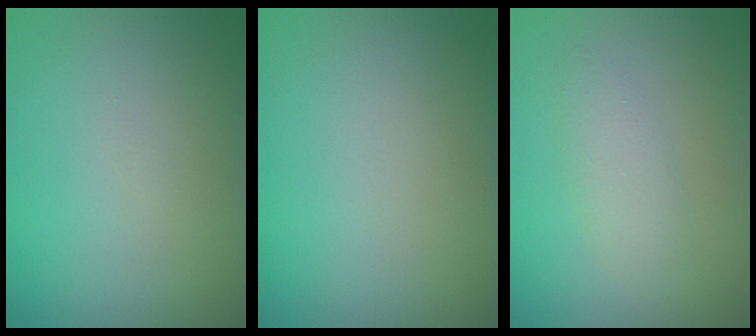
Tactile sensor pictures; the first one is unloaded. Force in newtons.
{"total": 0.0}
{"total": 2.1, "press": 2.1, "slide": 0.1}